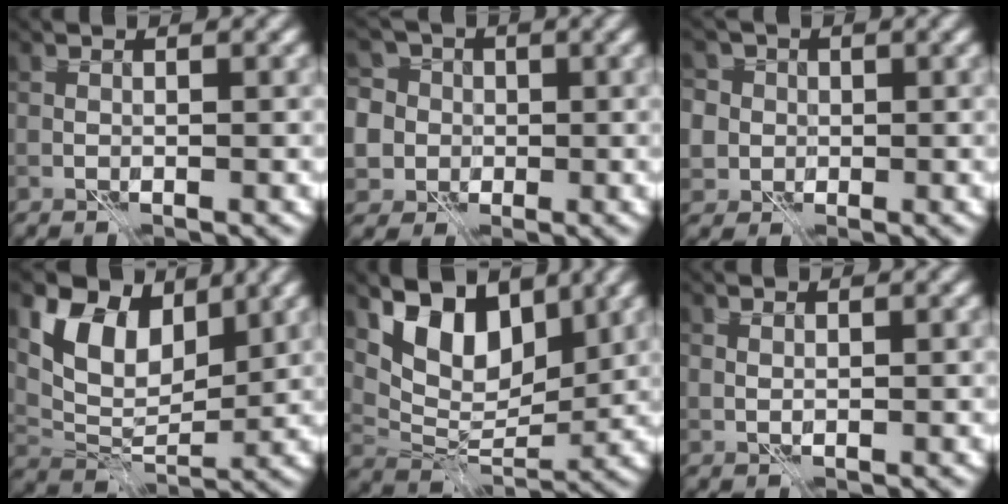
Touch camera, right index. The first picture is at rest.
{"total": 8.3, "force": [1.4, 7.5, 3.1], "torque": [-0.066, 0.031, -0.004]}
{"total": 6.4, "force": [1.7, 5.7, 2.1], "torque": [-0.048, 0.028, 0.006]}
{"total": 7.3, "force": [3.6, 4.4, 4.6], "torque": [-0.083, -0.005, 0.065]}
{"total": 7.4, "force": [3.9, 4.3, 4.6], "torque": [-0.081, -0.012, 0.068]}
{"total": 0.8, "force": [0.3, 0.6, 0.5], "torque": [-0.012, -0.002, 0.008]}